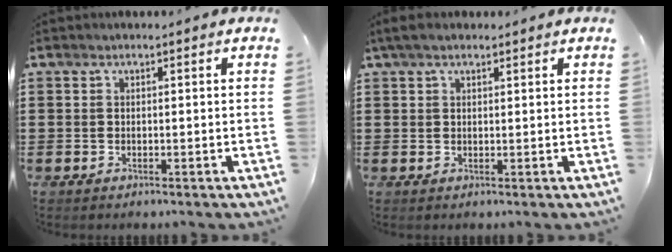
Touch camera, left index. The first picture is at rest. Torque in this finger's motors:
{"motor_torque": [2.14, 0.00, 0.49, 0.21]}